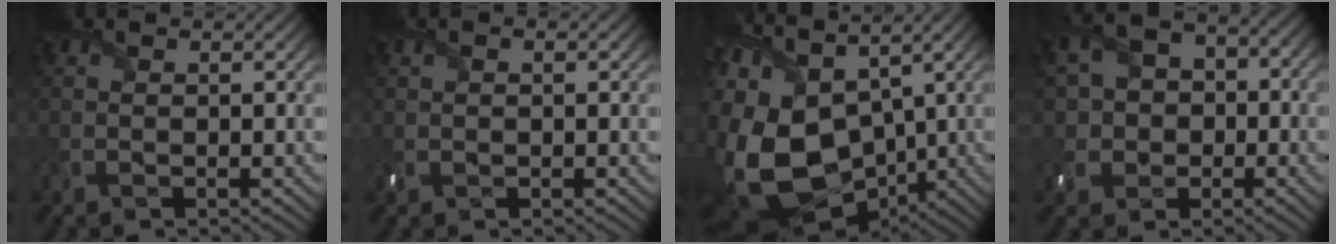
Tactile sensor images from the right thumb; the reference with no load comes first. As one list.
[{"total": 1.1, "force": [0.1, 0.7, 0.9], "torque": [-0.017, 0.000, 0.001]}, {"total": 18.7, "force": [-2.0, 12.6, 13.7], "torque": [-0.318, -0.037, -0.006]}, {"total": 7.0, "force": [-0.7, 6.1, 3.3], "torque": [-0.075, 0.002, -0.026]}]